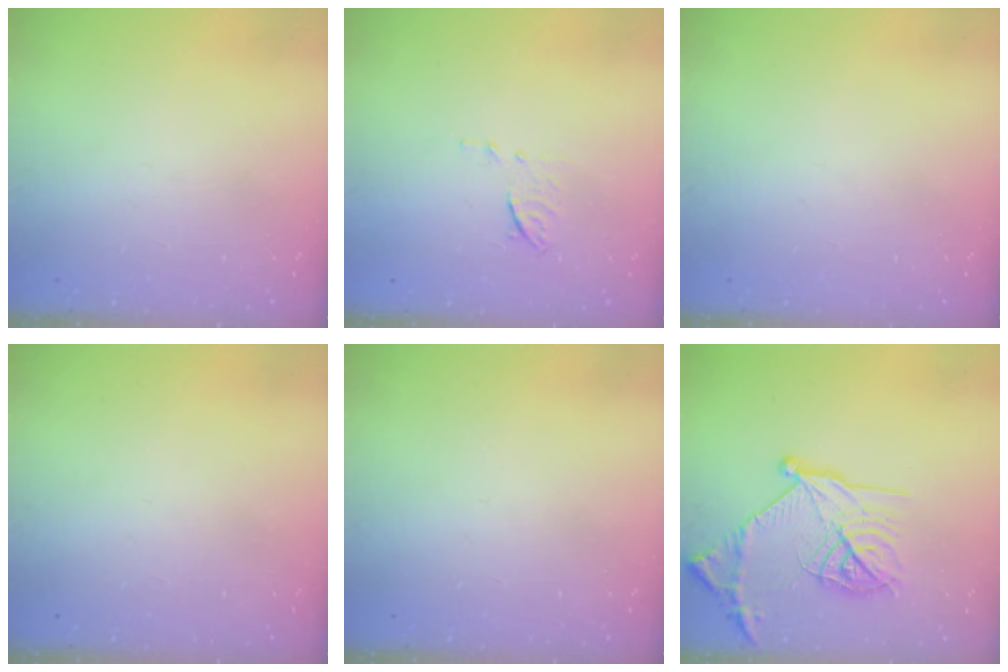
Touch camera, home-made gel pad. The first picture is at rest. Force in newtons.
{"total": 6.2, "press": 6.1, "slide": 1.0}
{"total": 0.0}
{"total": 0.0}
{"total": 0.0}
{"total": 18.5, "press": 18.4, "slide": 1.6}